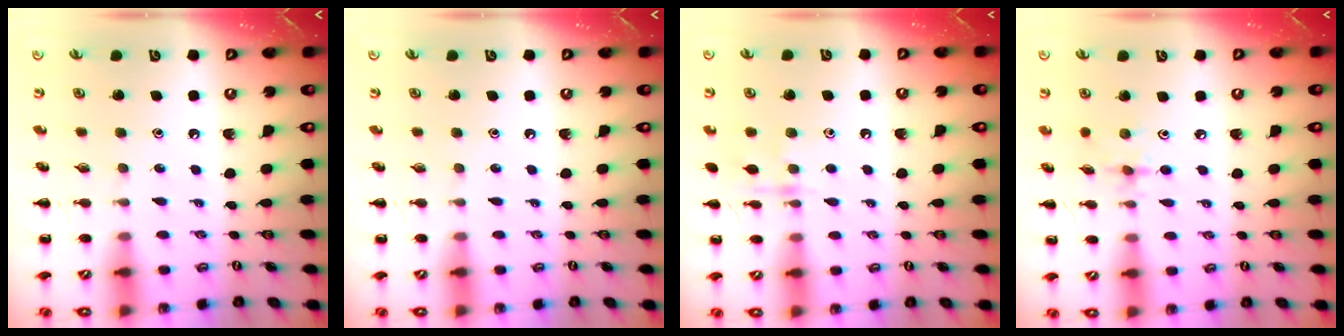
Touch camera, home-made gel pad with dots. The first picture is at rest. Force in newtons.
{"total": 0.0}
{"total": 7.6, "press": 7.5, "slide": 1.5}
{"total": 2.7, "press": 2.7, "slide": 0.5}